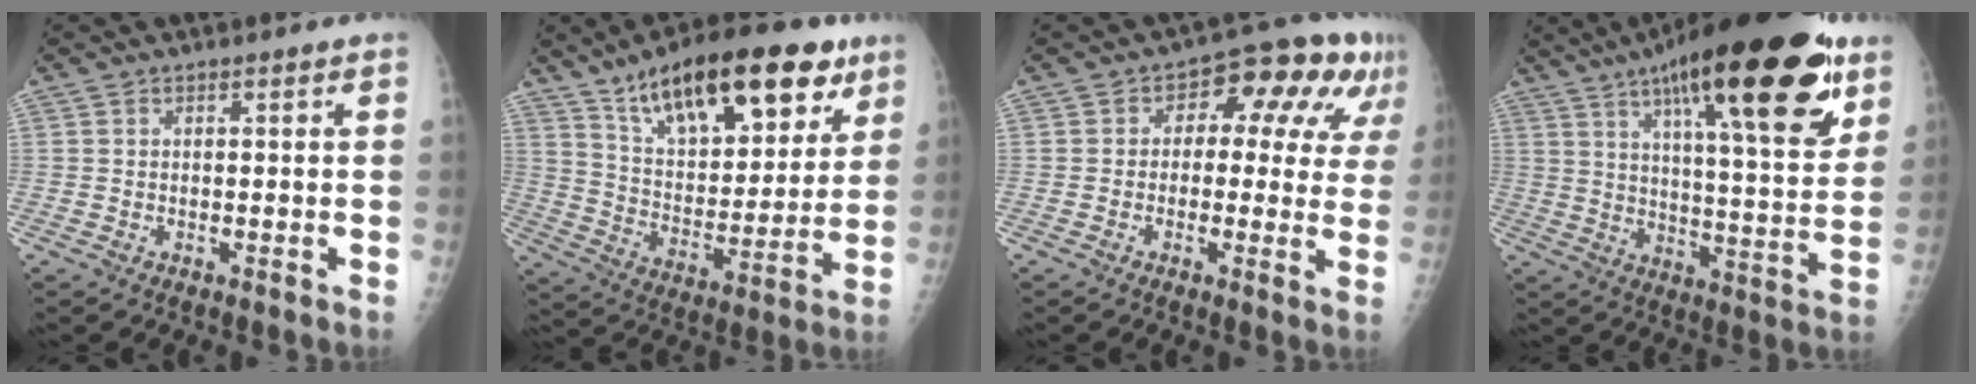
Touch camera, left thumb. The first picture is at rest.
{"total": 25.1, "force": [14.9, 10.5, 17.2], "torque": [-0.228, -0.039, 0.245]}
{"total": 12.7, "force": [4.3, 7.5, 9.4], "torque": [-0.061, 0.022, 0.045]}
{"total": 28.5, "force": [15.5, 7.8, 22.6], "torque": [-0.325, -0.034, 0.233]}